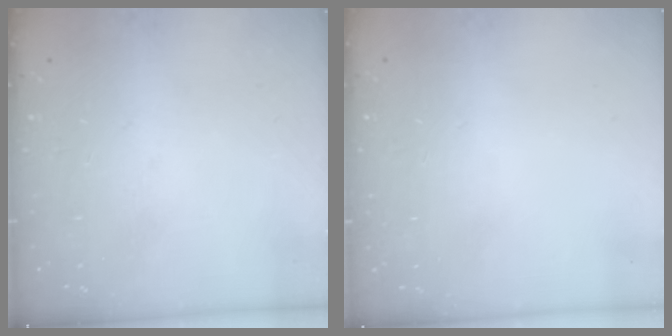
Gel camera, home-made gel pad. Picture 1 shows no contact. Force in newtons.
{"total": 0.0}